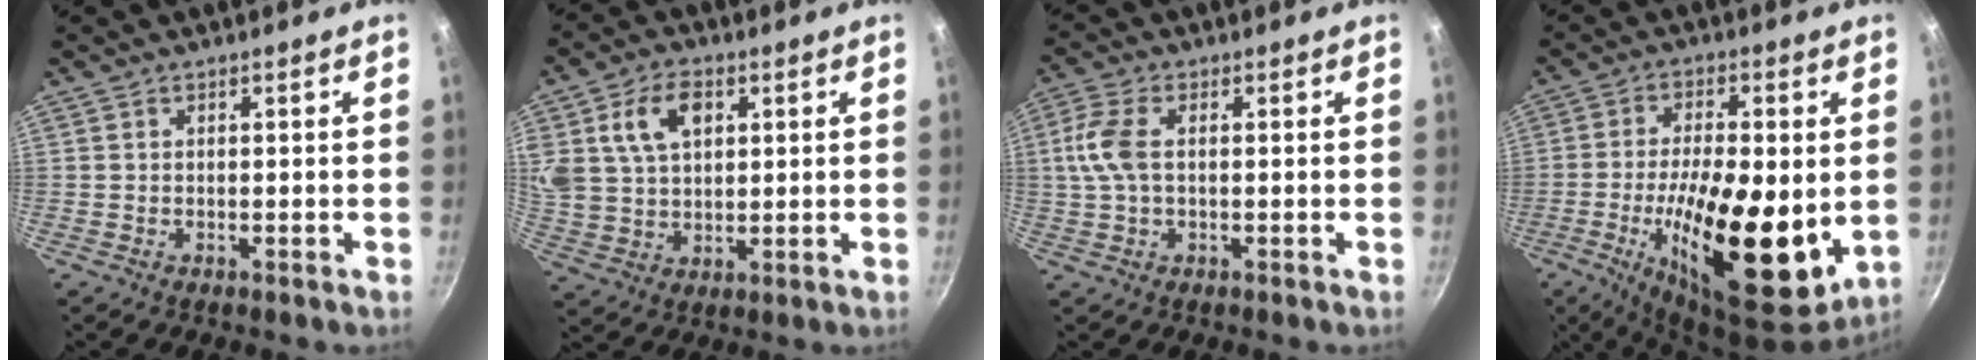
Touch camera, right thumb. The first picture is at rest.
{"total": 12.3, "force": [4.3, 8.3, 8.0], "torque": [-0.135, 0.000, 0.080]}
{"total": 6.8, "force": [0.6, 3.8, 5.6], "torque": [-0.126, 0.013, 0.006]}
{"total": 21.0, "force": [-2.8, 8.1, 19.2], "torque": [-0.306, -0.009, -0.046]}